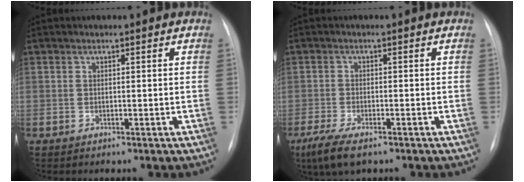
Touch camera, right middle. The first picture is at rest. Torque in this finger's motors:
{"motor_torque": [1.03, -0.84, 0.08, 0.07]}